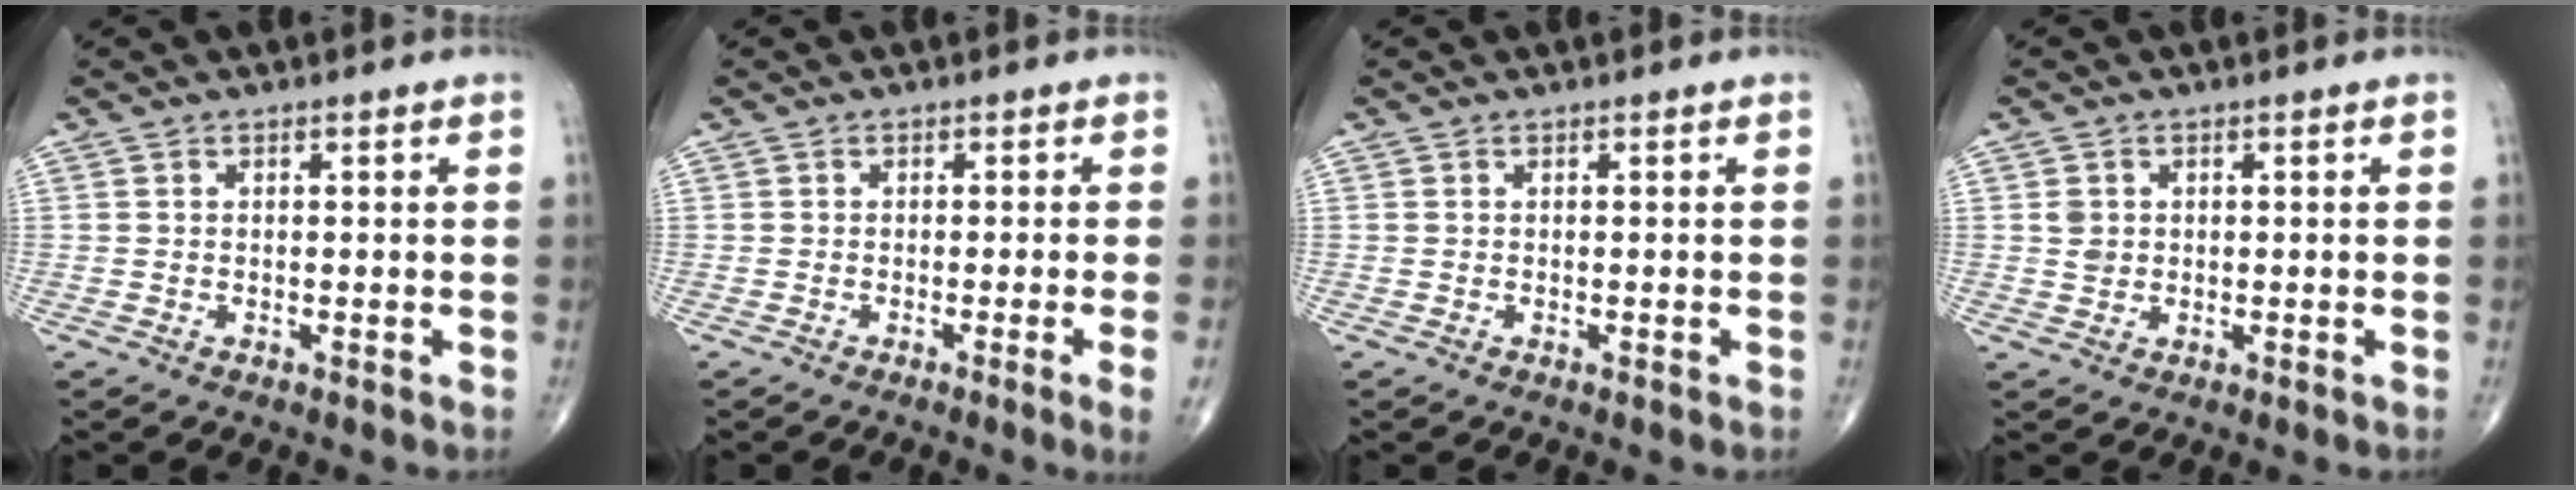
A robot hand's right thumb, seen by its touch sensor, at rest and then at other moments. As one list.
[{"total": 2.9, "force": [-1.0, -0.6, 2.6], "torque": [-0.048, -0.006, -0.018]}, {"total": 0.0}, {"total": 1.9, "force": [0.3, 1.7, 0.6], "torque": [-0.002, 0.000, 0.006]}]